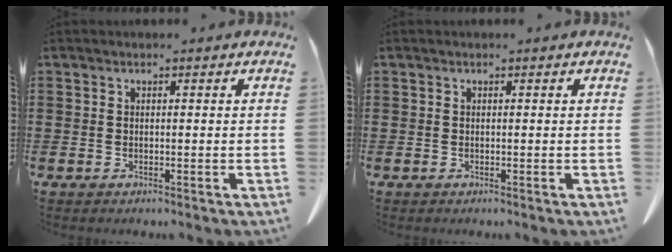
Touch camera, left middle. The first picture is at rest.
{"total": 0.0}